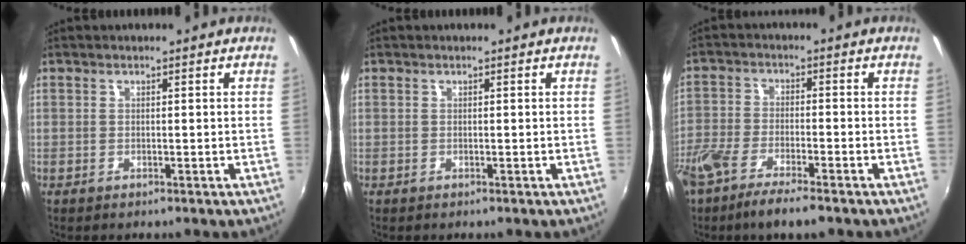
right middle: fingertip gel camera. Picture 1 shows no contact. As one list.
[{"total": 0.0}, {"total": 8.9, "force": [-6.6, 2.0, 5.7], "torque": [-0.138, -0.024, -0.130]}]